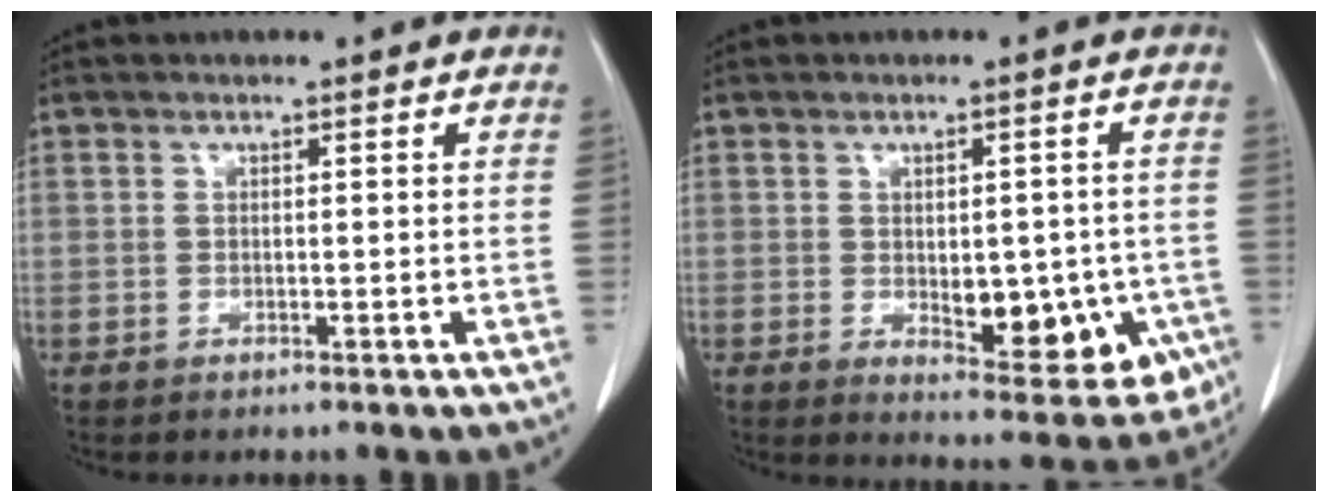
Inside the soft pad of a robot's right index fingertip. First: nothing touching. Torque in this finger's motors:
{"motor_torque": [0.26, -0.05, 0.21, 0.07]}